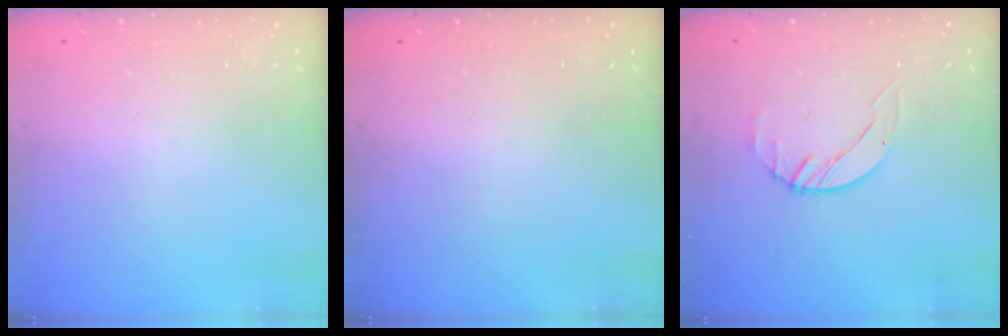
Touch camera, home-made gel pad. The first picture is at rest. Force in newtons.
{"total": 0.0}
{"total": 2.0, "press": 2.0, "slide": 0.3}